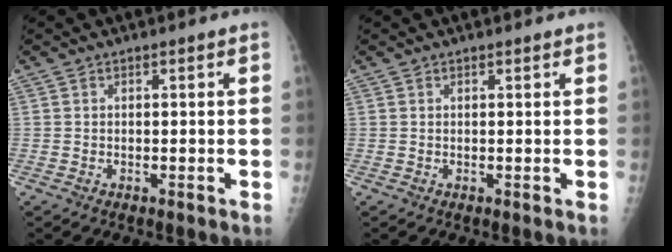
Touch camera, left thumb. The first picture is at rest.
{"total": 0.8, "force": [0.7, 0.2, 0.4], "torque": [-0.006, 0.001, 0.008]}